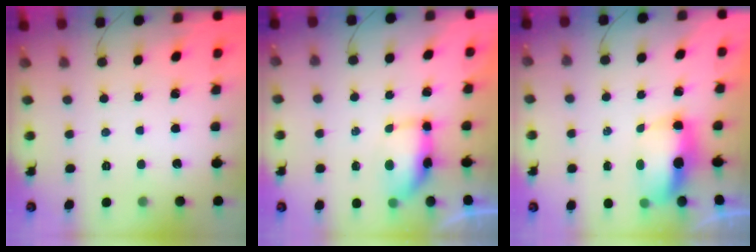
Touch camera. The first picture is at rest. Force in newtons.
{"total": 8.8, "press": 7.8, "slide": 3.9}
{"total": 7.4, "press": 7.4, "slide": 0.6}